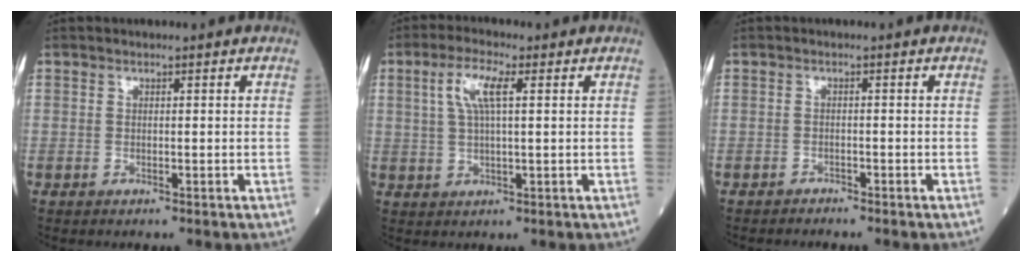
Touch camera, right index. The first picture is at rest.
{"total": 5.6, "force": [1.8, 1.1, 5.2], "torque": [-0.111, 0.011, 0.038]}
{"total": 0.9, "force": [-0.9, 0.0, -0.2], "torque": [-0.003, -0.005, -0.016]}